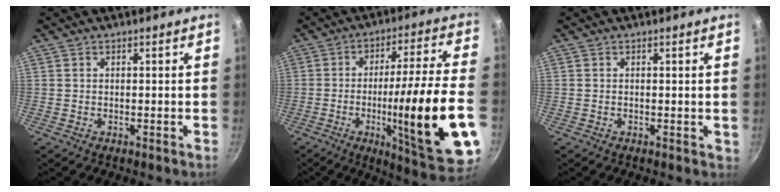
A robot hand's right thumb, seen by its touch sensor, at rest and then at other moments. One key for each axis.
{"total": 25.0, "fx": -6.3, "fy": 3.8, "fz": 23.9, "tx": -0.341, "ty": 0.014, "tz": -0.083}
{"total": 0.8, "fx": 0.2, "fy": 0.5, "fz": 0.6, "tx": -0.002, "ty": 0.000, "tz": 0.003}